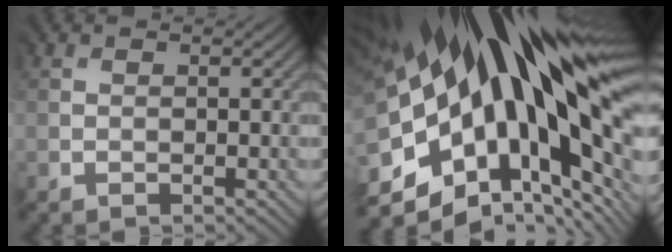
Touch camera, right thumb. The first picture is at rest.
{"total": 21.0, "force": [1.8, 10.2, 18.3], "torque": [-0.342, -0.029, 0.027]}